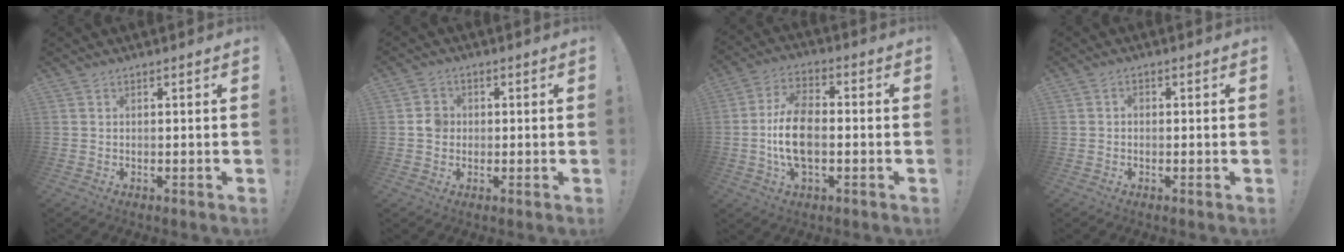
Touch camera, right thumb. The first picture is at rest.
{"total": 4.4, "force": [-0.2, 4.1, 1.6], "torque": [-0.018, 0.009, -0.005]}
{"total": 12.9, "force": [-2.2, 7.5, 10.3], "torque": [-0.205, 0.007, -0.040]}
{"total": 1.2, "force": [-0.6, 0.9, 0.6], "torque": [-0.013, 0.006, -0.011]}